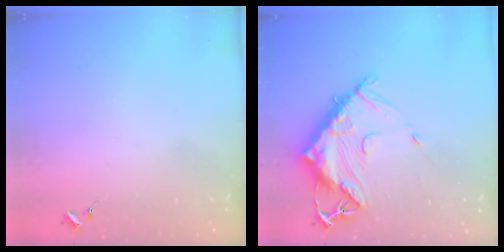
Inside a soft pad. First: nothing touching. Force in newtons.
{"total": 14.5, "press": 14.4, "slide": 1.4}